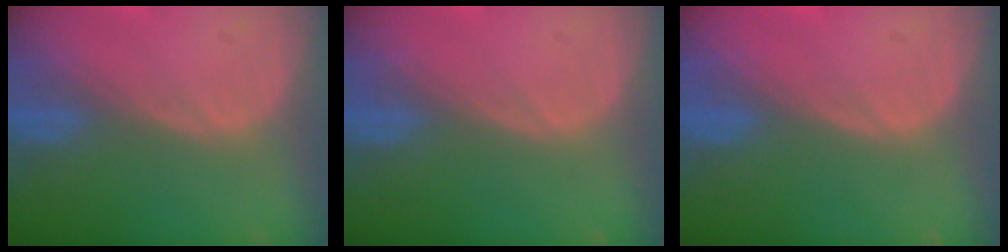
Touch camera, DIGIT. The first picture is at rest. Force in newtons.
{"total": 0.0}
{"total": 0.0}